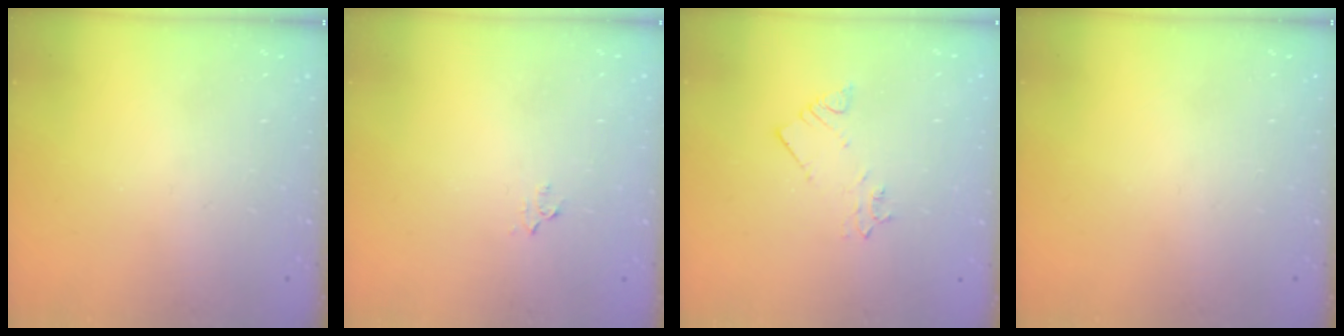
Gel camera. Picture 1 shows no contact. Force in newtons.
{"total": 3.0, "press": 3.0, "slide": 0.4}
{"total": 2.1, "press": 2.1, "slide": 0.0}
{"total": 0.0}